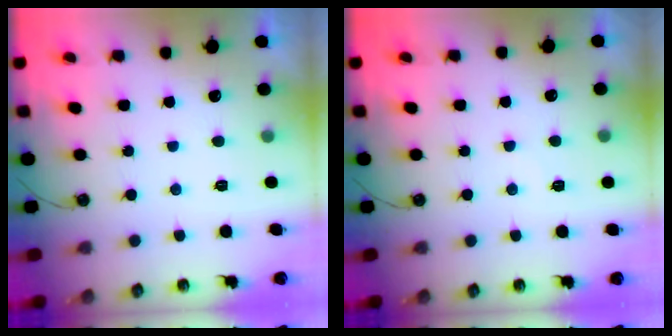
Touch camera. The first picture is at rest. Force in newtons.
{"total": 5.4, "press": 5.4, "slide": 0.4}